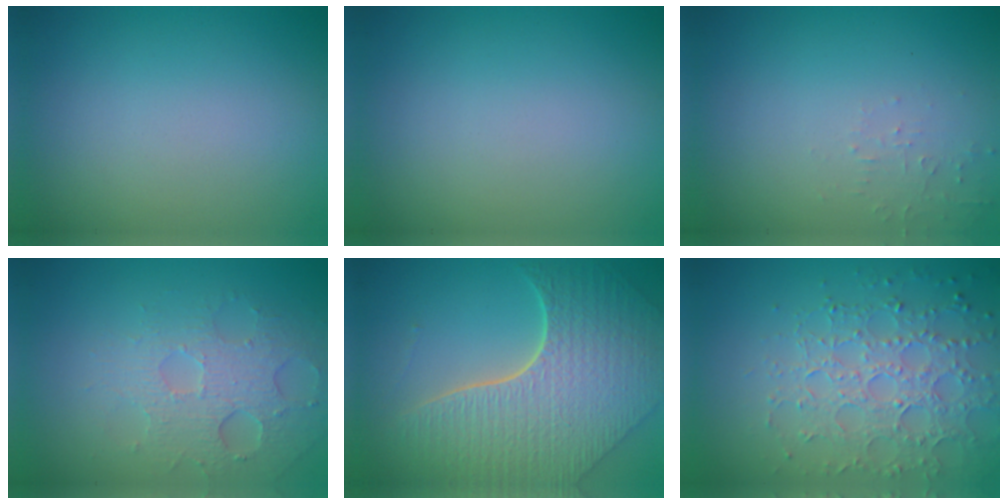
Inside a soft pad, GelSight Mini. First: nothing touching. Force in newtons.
{"total": 0.0}
{"total": 1.2, "press": 1.2, "slide": 0.3}
{"total": 3.6, "press": 3.3, "slide": 1.4}
{"total": 8.6, "press": 6.4, "slide": 5.8}
{"total": 5.5, "press": 4.7, "slide": 2.8}